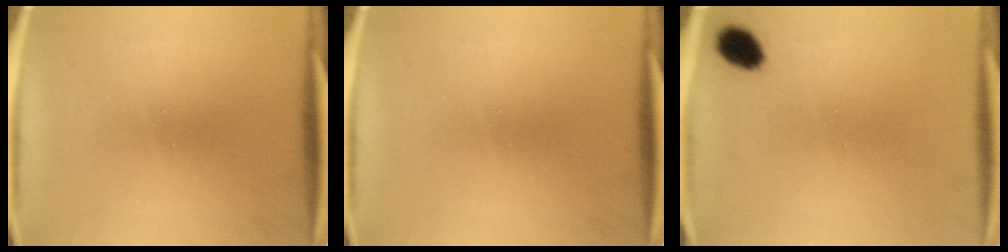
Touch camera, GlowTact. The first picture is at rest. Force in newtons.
{"total": 0.0}
{"total": 4.8}